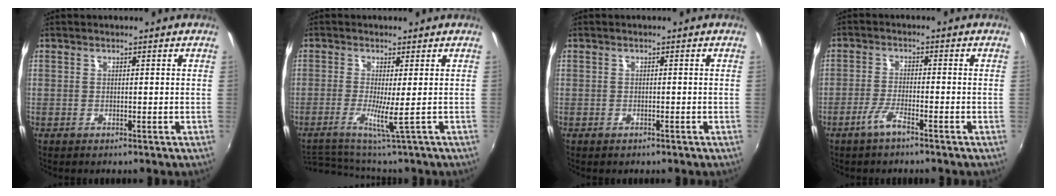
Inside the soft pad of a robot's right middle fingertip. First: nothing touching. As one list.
[{"total": 8.1, "force": [-5.3, 0.8, 6.1], "torque": [-0.137, -0.033, -0.091]}, {"total": 0.8, "force": [-0.6, 0.5, 0.2], "torque": [-0.005, -0.003, -0.010]}, {"total": 3.9, "force": [-2.8, 0.4, 2.7], "torque": [-0.068, -0.004, -0.055]}]